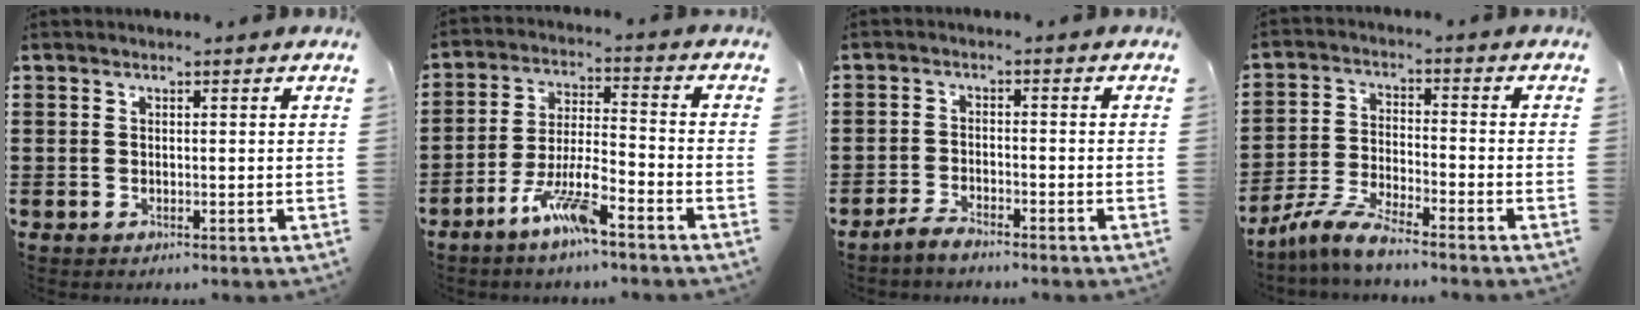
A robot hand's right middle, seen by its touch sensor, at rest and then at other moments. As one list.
[{"total": 7.9, "force": [-5.3, 1.2, 5.8], "torque": [-0.124, -0.004, -0.103]}, {"total": 2.6, "force": [-2.4, 0.4, 0.9], "torque": [-0.025, 0.004, -0.050]}, {"total": 6.5, "force": [-5.8, 0.4, 2.8], "torque": [-0.080, -0.011, -0.119]}]